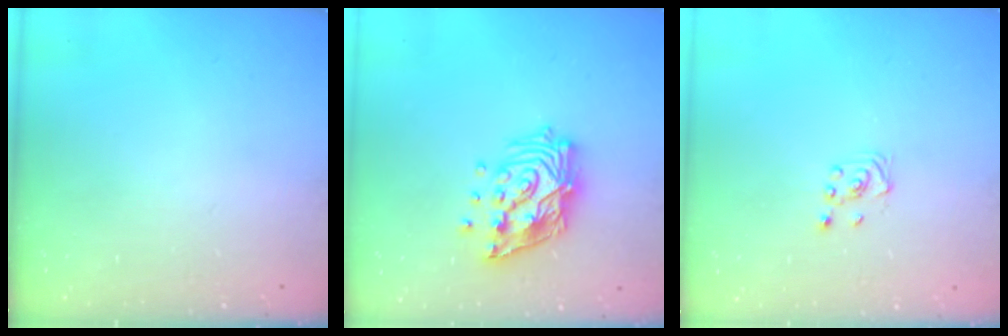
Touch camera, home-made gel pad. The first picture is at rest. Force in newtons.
{"total": 17.9, "press": 17.8, "slide": 2.1}
{"total": 1.9, "press": 1.8, "slide": 0.6}